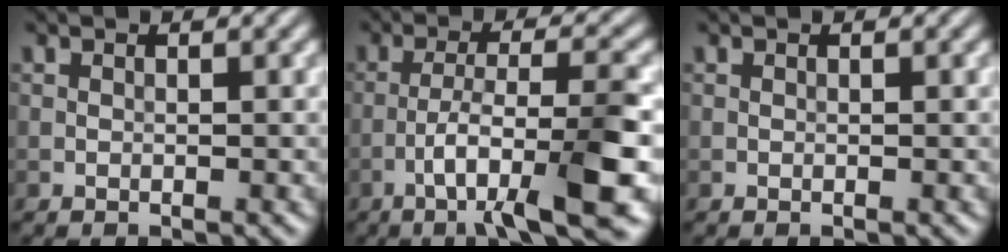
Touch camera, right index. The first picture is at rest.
{"total": 8.5, "force": [-3.5, 1.6, 7.5], "torque": [-0.124, 0.006, -0.058]}
{"total": 0.0}